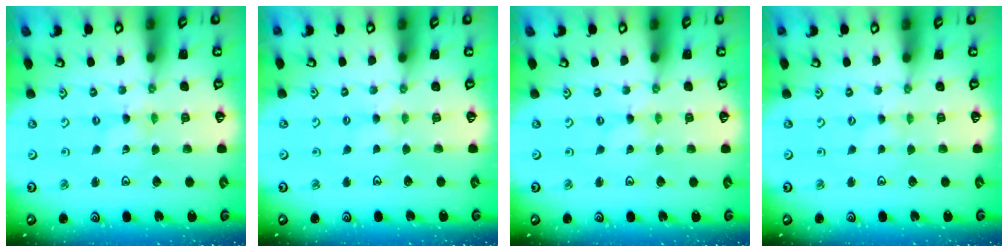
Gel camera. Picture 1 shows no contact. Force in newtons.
{"total": 2.8, "press": 2.8, "slide": 0.5}
{"total": 0.0}
{"total": 0.0}